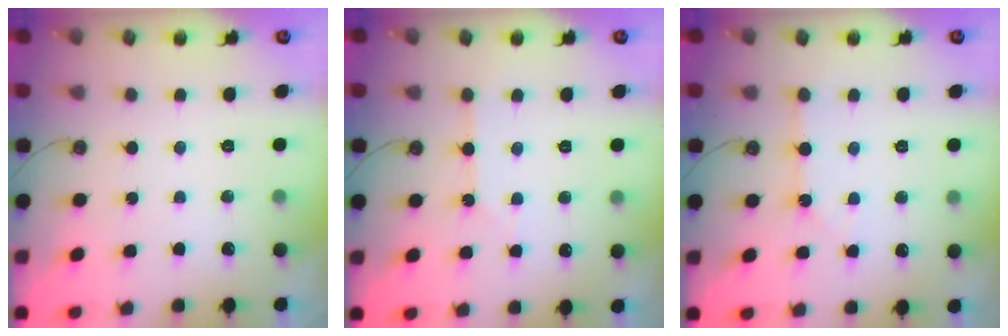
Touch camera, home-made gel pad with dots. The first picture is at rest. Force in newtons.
{"total": 2.5, "press": 2.4, "slide": 0.5}
{"total": 1.4, "press": 1.4, "slide": 0.2}